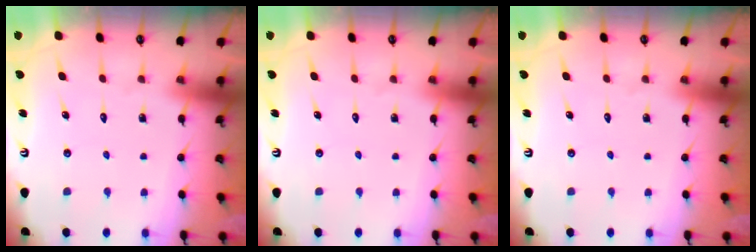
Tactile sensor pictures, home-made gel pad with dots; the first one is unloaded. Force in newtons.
{"total": 0.0}
{"total": 0.0}